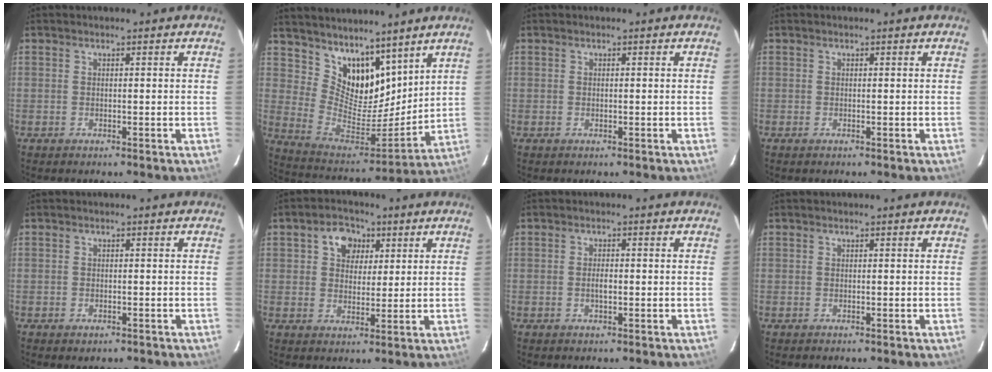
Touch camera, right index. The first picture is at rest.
{"total": 15.0, "force": [10.9, 8.0, 6.5], "torque": [-0.134, -0.008, 0.212]}
{"total": 0.0}
{"total": 0.0}
{"total": 1.7, "force": [-1.0, 1.1, 0.8], "torque": [-0.013, -0.004, -0.014]}
{"total": 6.5, "force": [2.7, 5.1, 3.0], "torque": [-0.046, 0.015, 0.045]}
{"total": 1.7, "force": [-0.3, 0.8, 1.5], "torque": [-0.027, 0.000, -0.007]}
{"total": 0.0}